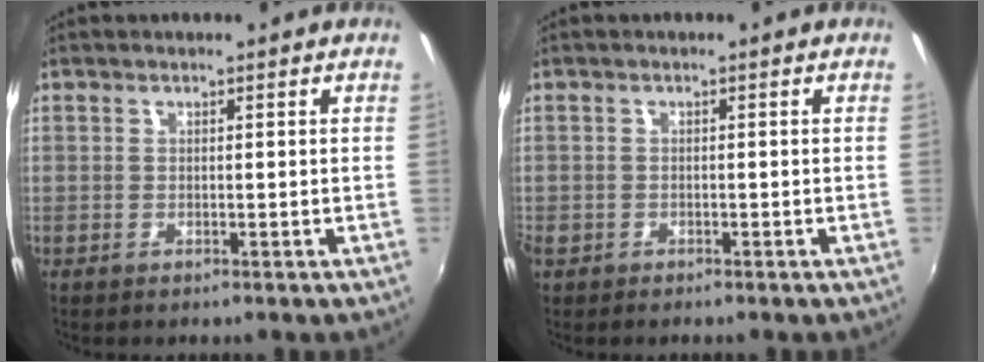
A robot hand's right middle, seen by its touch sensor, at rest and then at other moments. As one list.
[{"total": 1.7, "force": [-1.1, 1.2, 0.5], "torque": [-0.015, -0.004, -0.019]}]